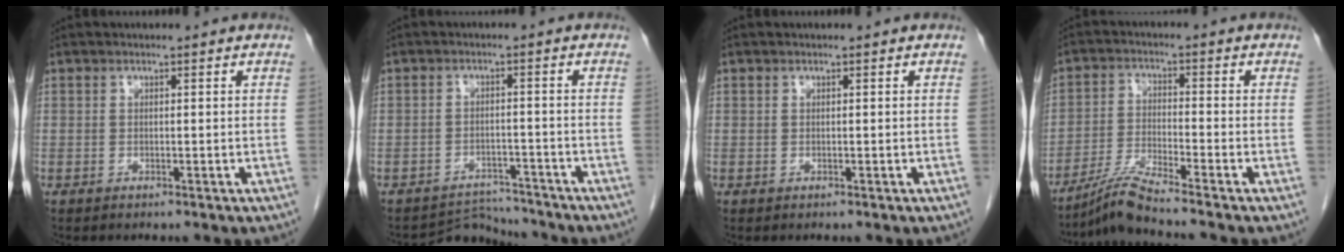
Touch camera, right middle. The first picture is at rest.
{"total": 4.8, "force": [-4.4, 0.4, -1.7], "torque": [0.030, 0.009, -0.067]}
{"total": 0.0}
{"total": 5.9, "force": [-5.2, -1.7, 2.3], "torque": [-0.052, -0.024, -0.104]}